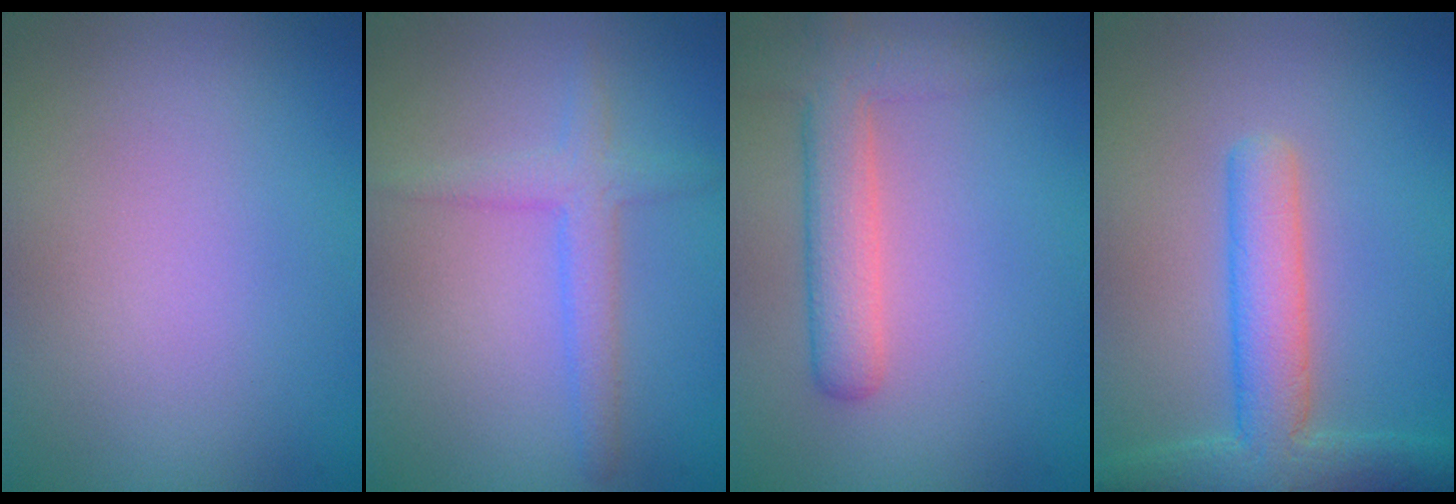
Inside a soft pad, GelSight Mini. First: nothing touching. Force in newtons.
{"total": 2.6, "press": 2.6, "slide": 0.1}
{"total": 4.3, "press": 4.3, "slide": 0.2}
{"total": 5.6, "press": 5.5, "slide": 0.4}